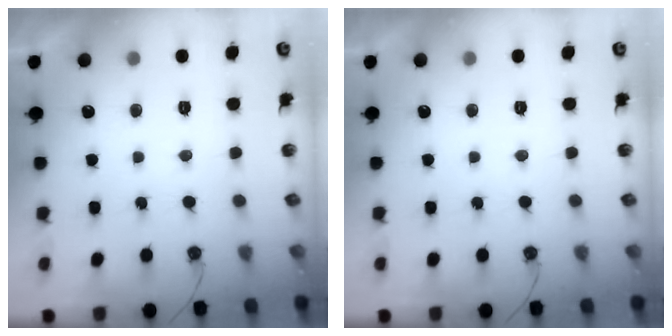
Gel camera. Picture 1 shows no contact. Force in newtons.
{"total": 0.0}